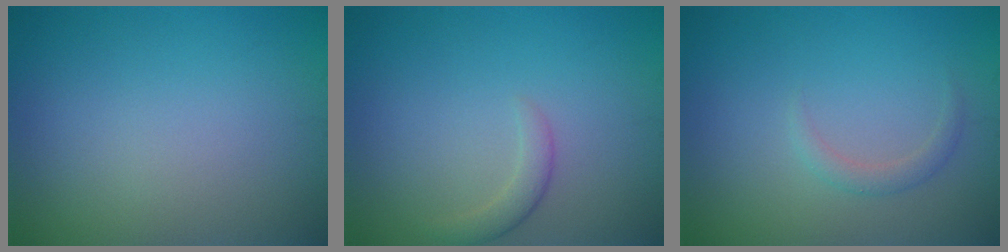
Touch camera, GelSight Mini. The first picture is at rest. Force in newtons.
{"total": 1.5, "press": 1.5, "slide": 0.1}
{"total": 1.2, "press": 1.2, "slide": 0.1}